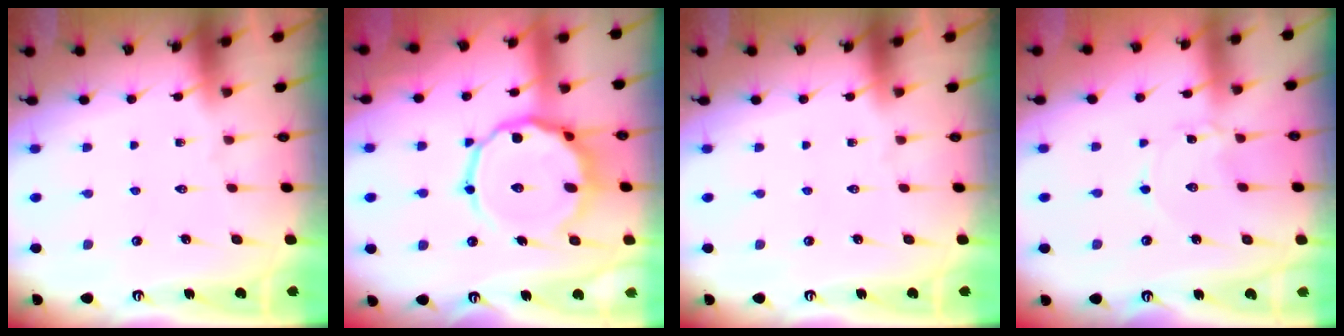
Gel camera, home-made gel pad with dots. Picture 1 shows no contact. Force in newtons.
{"total": 13.7, "press": 13.6, "slide": 1.7}
{"total": 0.0}
{"total": 0.9, "press": 0.9, "slide": 0.0}